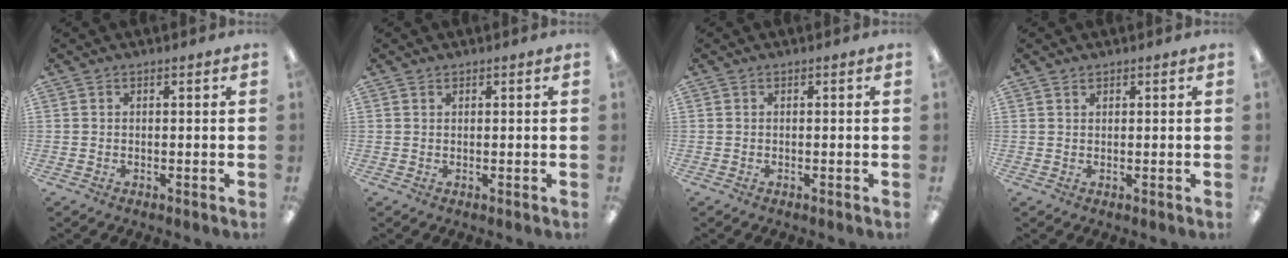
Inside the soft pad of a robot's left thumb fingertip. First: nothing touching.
{"total": 0.5, "force": [0.5, 0.3, 0.1], "torque": [-0.002, 0.001, 0.009]}
{"total": 0.0}
{"total": 0.8, "force": [0.7, 0.3, 0.2], "torque": [-0.004, 0.000, 0.014]}